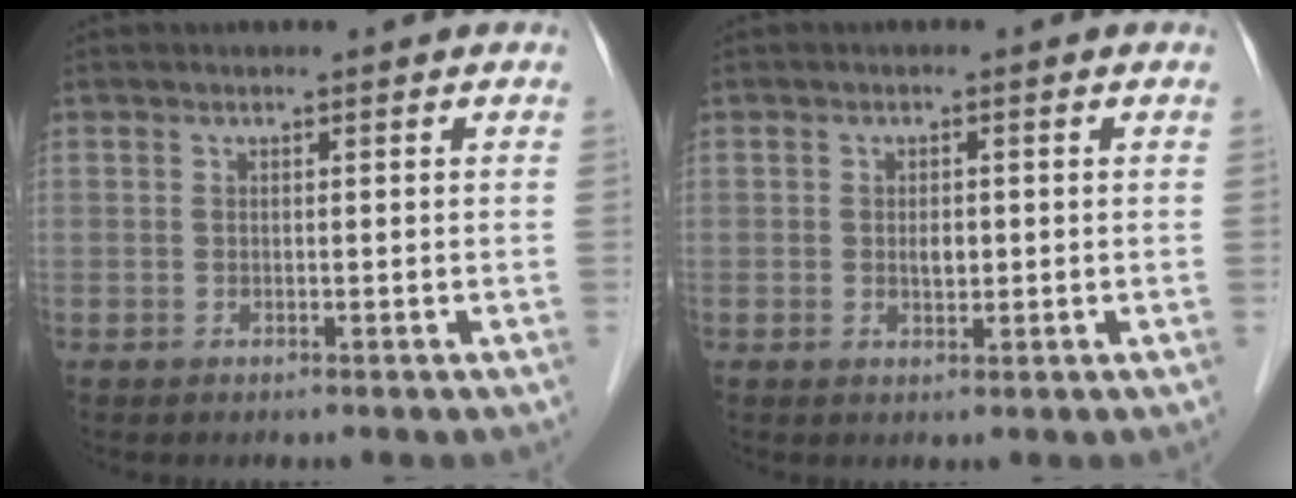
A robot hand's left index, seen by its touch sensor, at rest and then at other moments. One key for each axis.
{"total": 1.7, "fx": -0.2, "fy": 1.1, "fz": 1.3, "tx": -0.022, "ty": -0.004, "tz": -0.001}